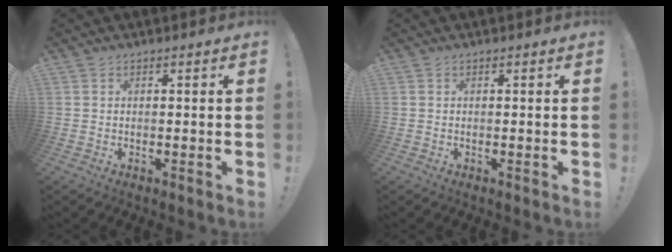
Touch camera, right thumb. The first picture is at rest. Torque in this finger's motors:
{"motor_torque": [0.00, 0.00, 0.00, 0.00, 0.00]}